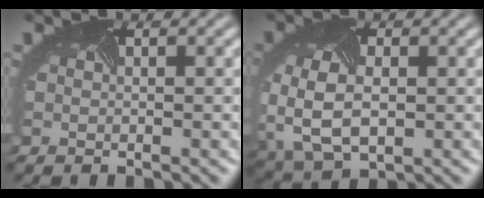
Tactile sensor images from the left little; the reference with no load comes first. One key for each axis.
{"total": 6.5, "fx": -1.3, "fy": 4.5, "fz": 4.6, "tx": -0.134, "ty": -0.026, "tz": -0.013}